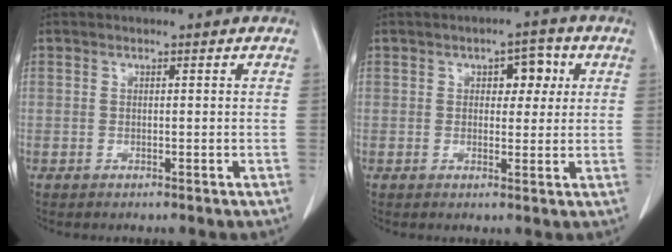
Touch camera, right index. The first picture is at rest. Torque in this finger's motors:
{"motor_torque": [0.08, 0.10, 0.05, 0.03]}